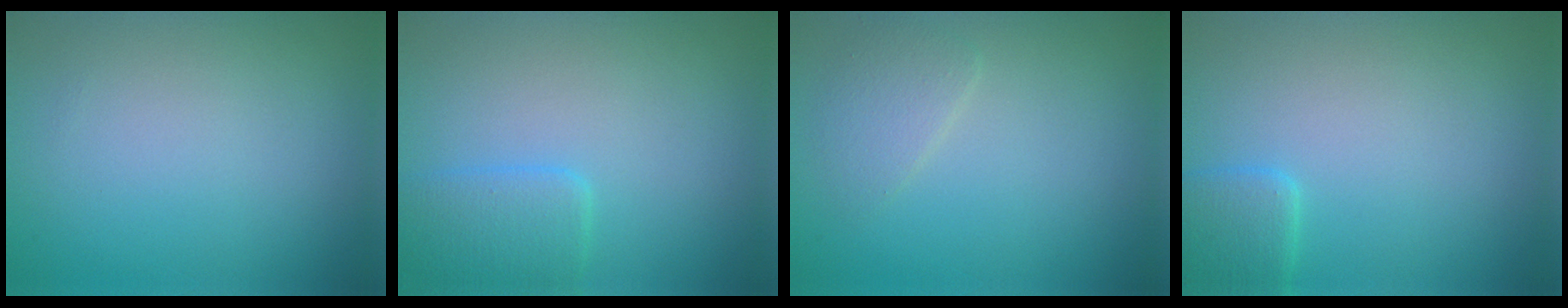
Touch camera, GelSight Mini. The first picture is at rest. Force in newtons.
{"total": 2.6, "press": 2.5, "slide": 0.3}
{"total": 1.7, "press": 1.7, "slide": 0.1}
{"total": 2.1, "press": 2.1, "slide": 0.1}